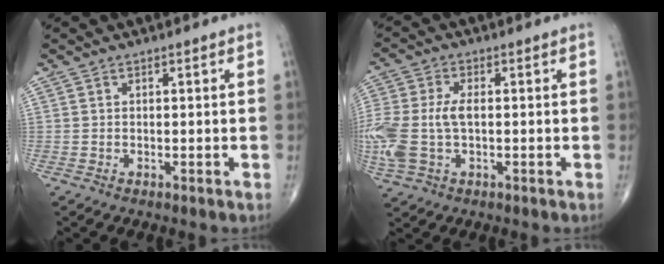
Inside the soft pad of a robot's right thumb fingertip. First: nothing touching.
{"total": 13.3, "force": [-0.9, 7.9, 10.6], "torque": [-0.286, 0.003, -0.011]}